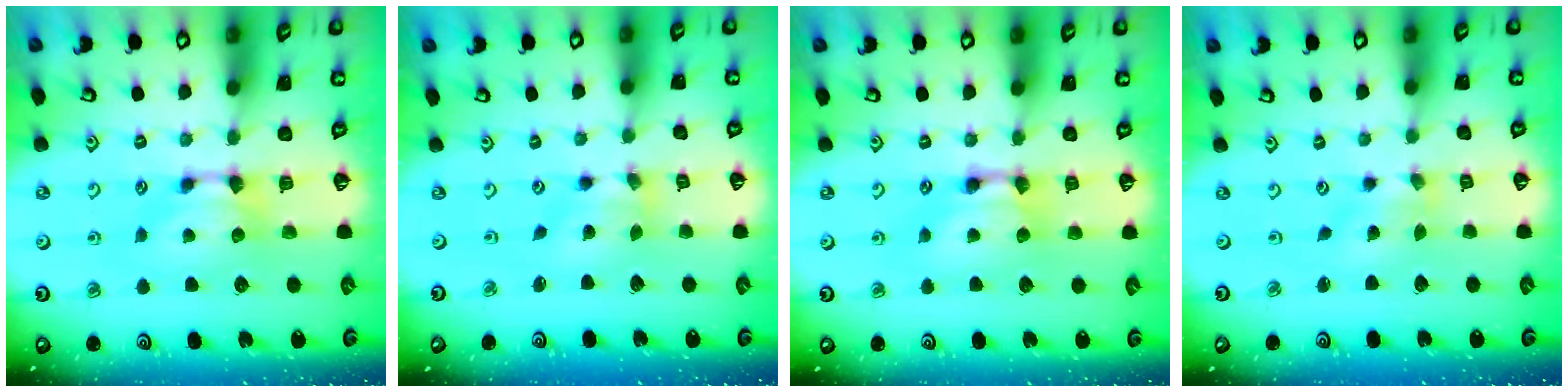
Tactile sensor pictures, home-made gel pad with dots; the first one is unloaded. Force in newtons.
{"total": 3.5, "press": 3.1, "slide": 1.6}
{"total": 2.2, "press": 2.2, "slide": 0.1}
{"total": 1.8, "press": 1.6, "slide": 0.9}